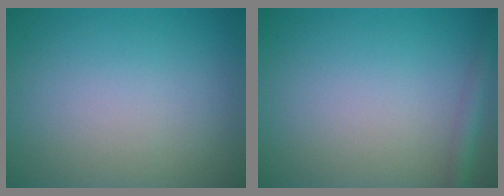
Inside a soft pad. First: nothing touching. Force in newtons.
{"total": 1.9, "press": 1.9, "slide": 0.1}